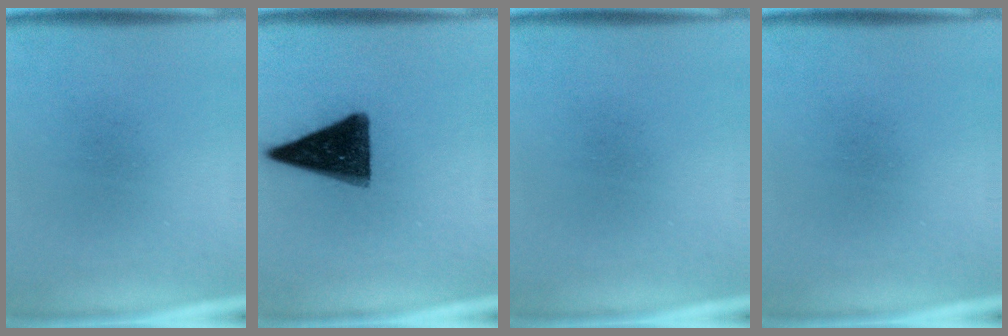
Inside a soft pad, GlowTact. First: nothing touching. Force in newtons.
{"total": 14.7}
{"total": 0.0}
{"total": 0.0}